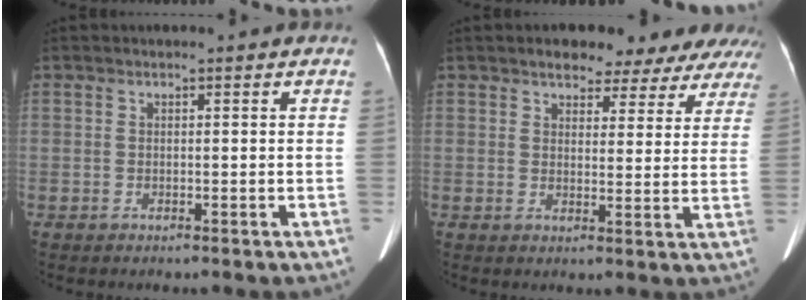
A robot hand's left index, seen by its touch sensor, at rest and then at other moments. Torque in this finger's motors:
{"motor_torque": [0.96, -1.18, 0.17, 0.01]}